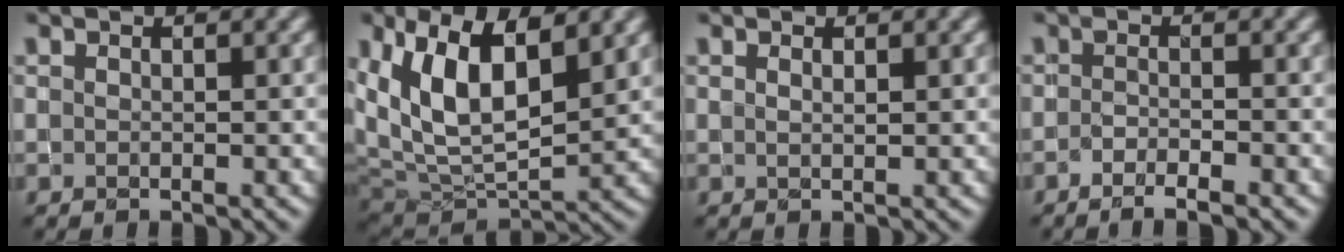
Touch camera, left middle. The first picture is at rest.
{"total": 10.2, "force": [3.9, 5.2, 7.9], "torque": [-0.159, 0.002, 0.072]}
{"total": 0.6, "force": [0.5, 0.2, 0.3], "torque": [-0.005, 0.004, 0.009]}
{"total": 2.5, "force": [-1.8, 0.4, 1.7], "torque": [-0.033, 0.000, -0.033]}